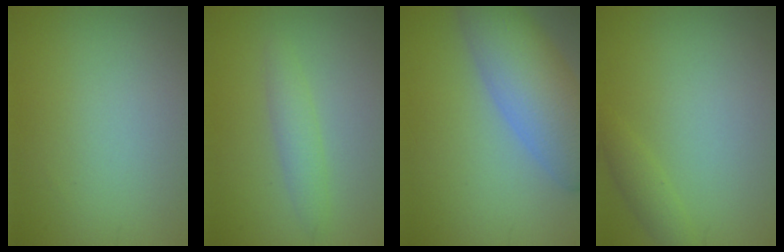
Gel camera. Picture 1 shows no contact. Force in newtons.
{"total": 1.9, "press": 1.9, "slide": 0.0}
{"total": 8.0, "press": 8.0, "slide": 0.8}
{"total": 1.3, "press": 1.3, "slide": 0.1}